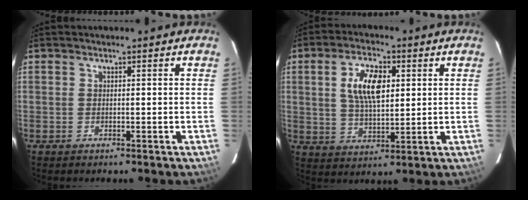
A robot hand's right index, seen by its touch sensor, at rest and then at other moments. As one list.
[{"total": 9.7, "force": [2.5, 4.5, 8.2], "torque": [-0.155, 0.010, 0.048]}]